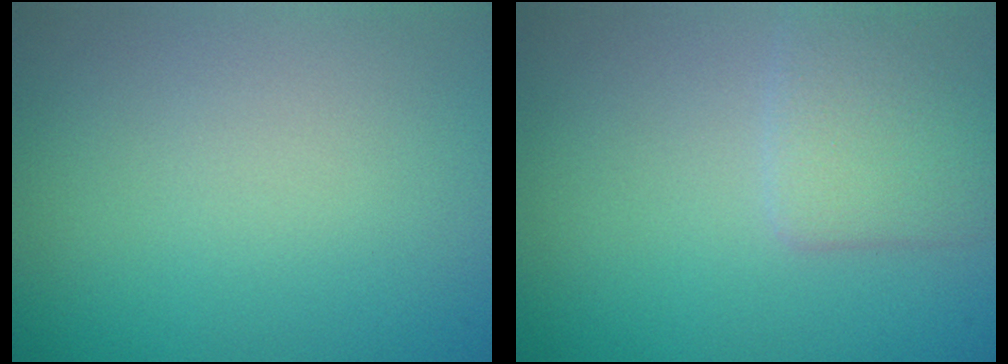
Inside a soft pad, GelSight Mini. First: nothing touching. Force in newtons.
{"total": 2.9, "press": 2.9, "slide": 0.0}